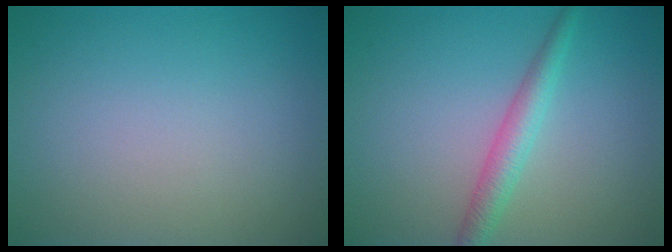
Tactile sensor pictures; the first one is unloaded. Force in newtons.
{"total": 2.6, "press": 2.6, "slide": 0.2}